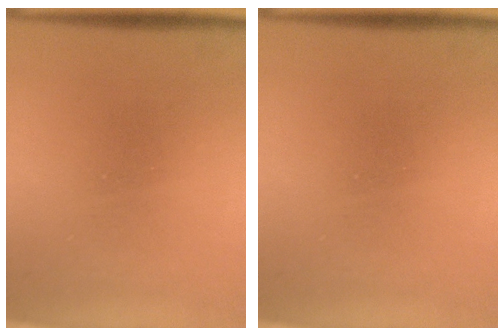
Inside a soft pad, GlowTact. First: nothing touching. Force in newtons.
{"total": 0.0}